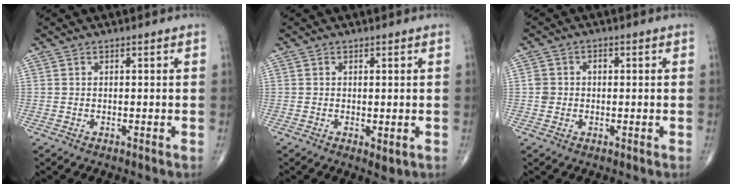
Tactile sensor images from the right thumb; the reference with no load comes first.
{"total": 1.7, "force": [-0.3, 0.8, 1.5], "torque": [-0.023, -0.006, 0.001]}
{"total": 2.9, "force": [-0.1, 2.7, 1.2], "torque": [-0.013, 0.012, -0.002]}